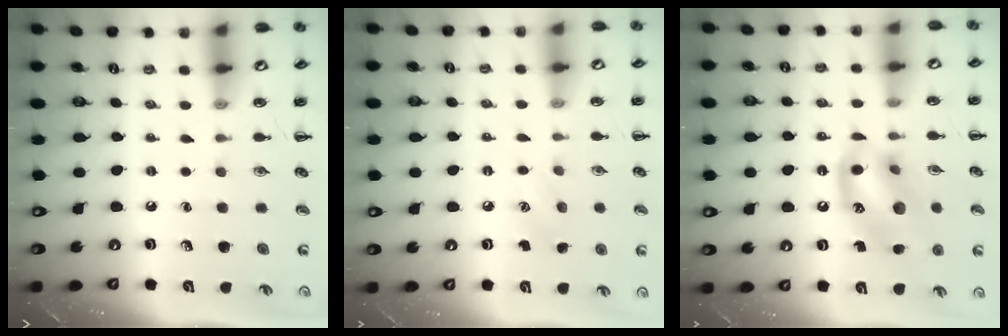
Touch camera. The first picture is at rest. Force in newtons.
{"total": 6.8, "press": 6.5, "slide": 1.7}
{"total": 13.6, "press": 13.5, "slide": 1.7}